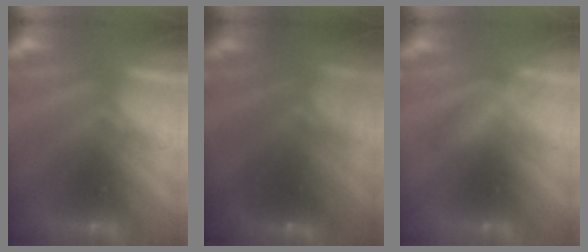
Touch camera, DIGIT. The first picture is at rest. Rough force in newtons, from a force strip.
{"total": 5.9}
{"total": 2.8}